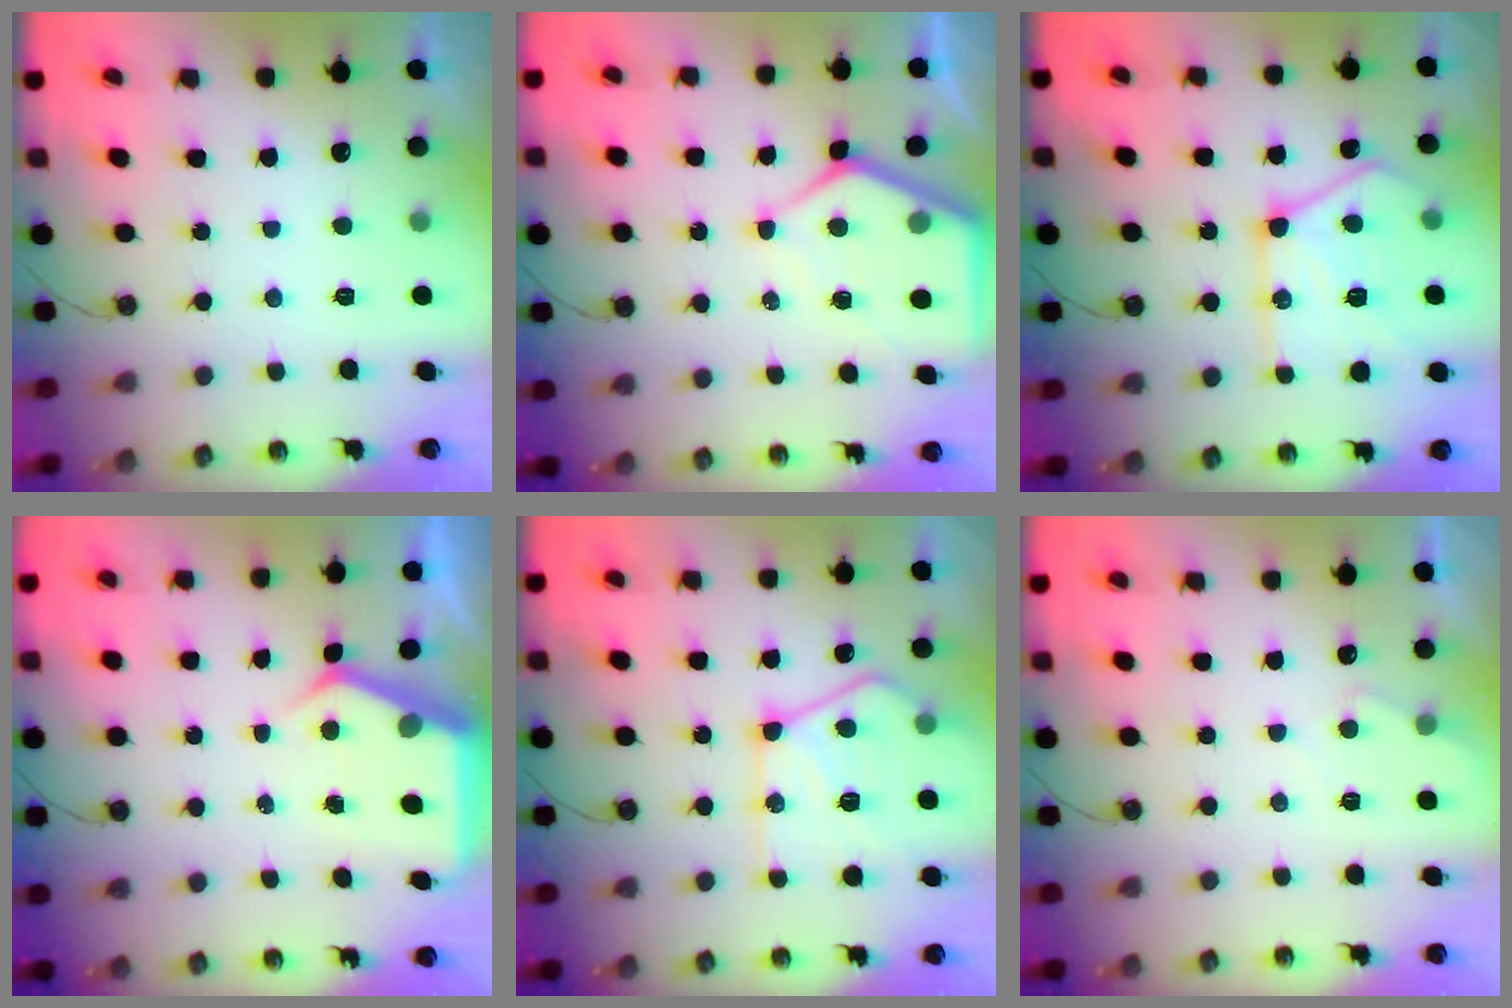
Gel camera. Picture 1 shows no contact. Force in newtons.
{"total": 9.2, "press": 9.2, "slide": 0.9}
{"total": 19.2, "press": 19.1, "slide": 1.7}
{"total": 5.6, "press": 5.6, "slide": 0.6}
{"total": 17.9, "press": 17.8, "slide": 1.9}
{"total": 4.6, "press": 4.5, "slide": 0.5}